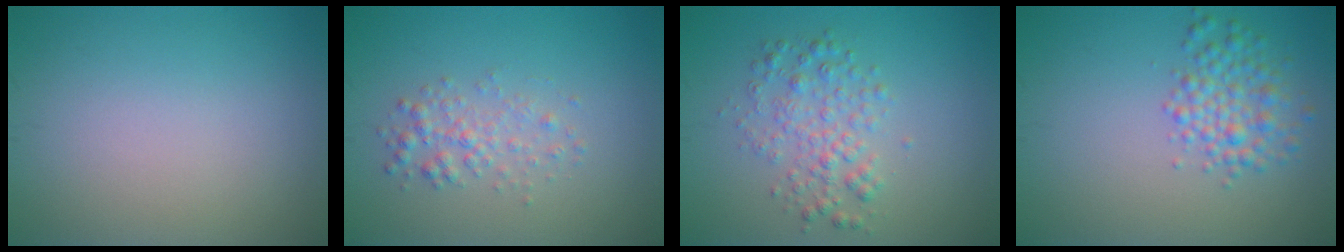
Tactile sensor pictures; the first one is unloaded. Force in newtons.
{"total": 2.1, "press": 2.1, "slide": 0.0}
{"total": 3.0, "press": 3.0, "slide": 0.1}
{"total": 3.2, "press": 3.2, "slide": 0.0}